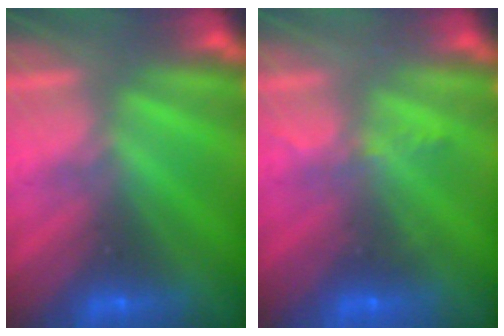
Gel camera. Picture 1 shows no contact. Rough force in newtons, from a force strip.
{"total": 2.3}